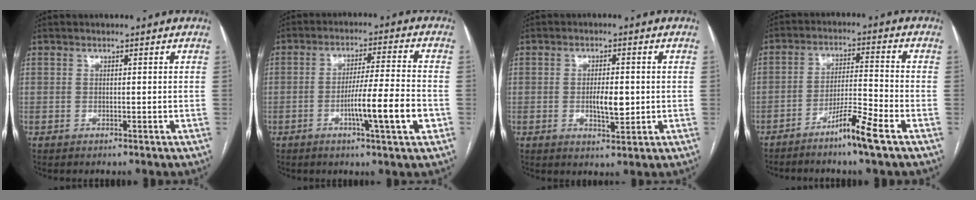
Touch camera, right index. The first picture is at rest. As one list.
[{"total": 10.0, "force": [-3.2, -0.3, 9.4], "torque": [-0.157, -0.005, -0.056]}, {"total": 4.5, "force": [-0.4, 1.5, 4.2], "torque": [-0.073, -0.003, -0.003]}, {"total": 7.2, "force": [-4.8, -0.8, 5.3], "torque": [-0.092, -0.009, -0.094]}]